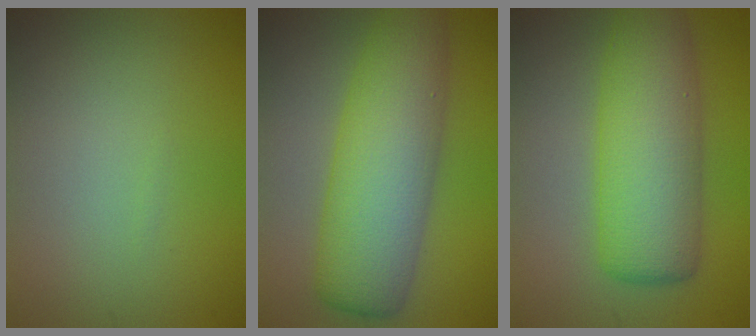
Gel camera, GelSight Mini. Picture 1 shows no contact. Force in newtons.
{"total": 8.5, "press": 8.5, "slide": 0.2}
{"total": 7.8, "press": 7.8, "slide": 0.4}